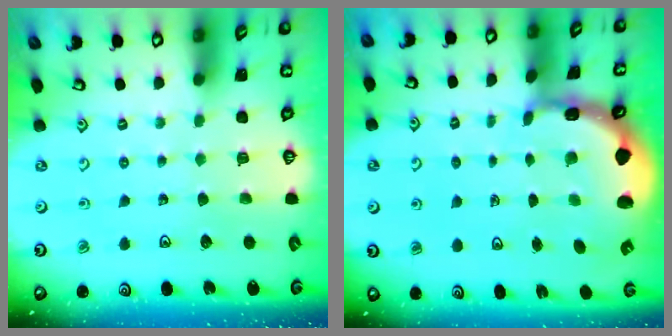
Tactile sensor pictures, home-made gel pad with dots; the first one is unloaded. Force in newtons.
{"total": 2.2, "press": 2.0, "slide": 1.0}